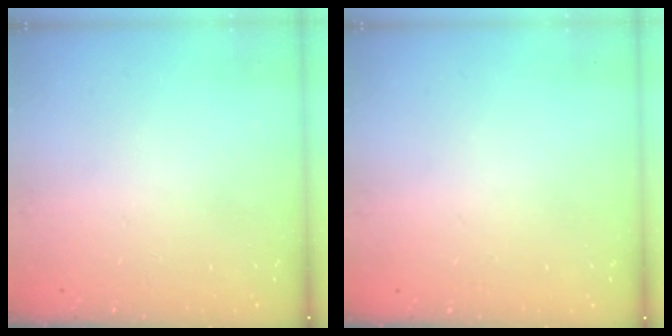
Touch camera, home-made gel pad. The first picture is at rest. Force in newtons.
{"total": 0.0}